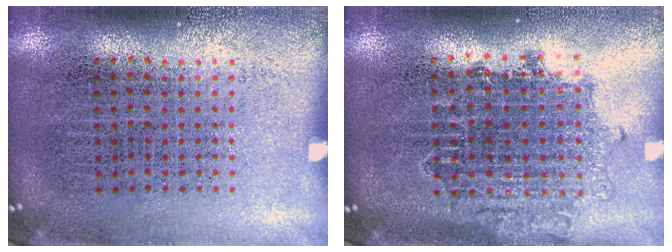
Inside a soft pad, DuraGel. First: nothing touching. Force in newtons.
{"total": 1.5, "press": 1.2, "slide": 0.8}